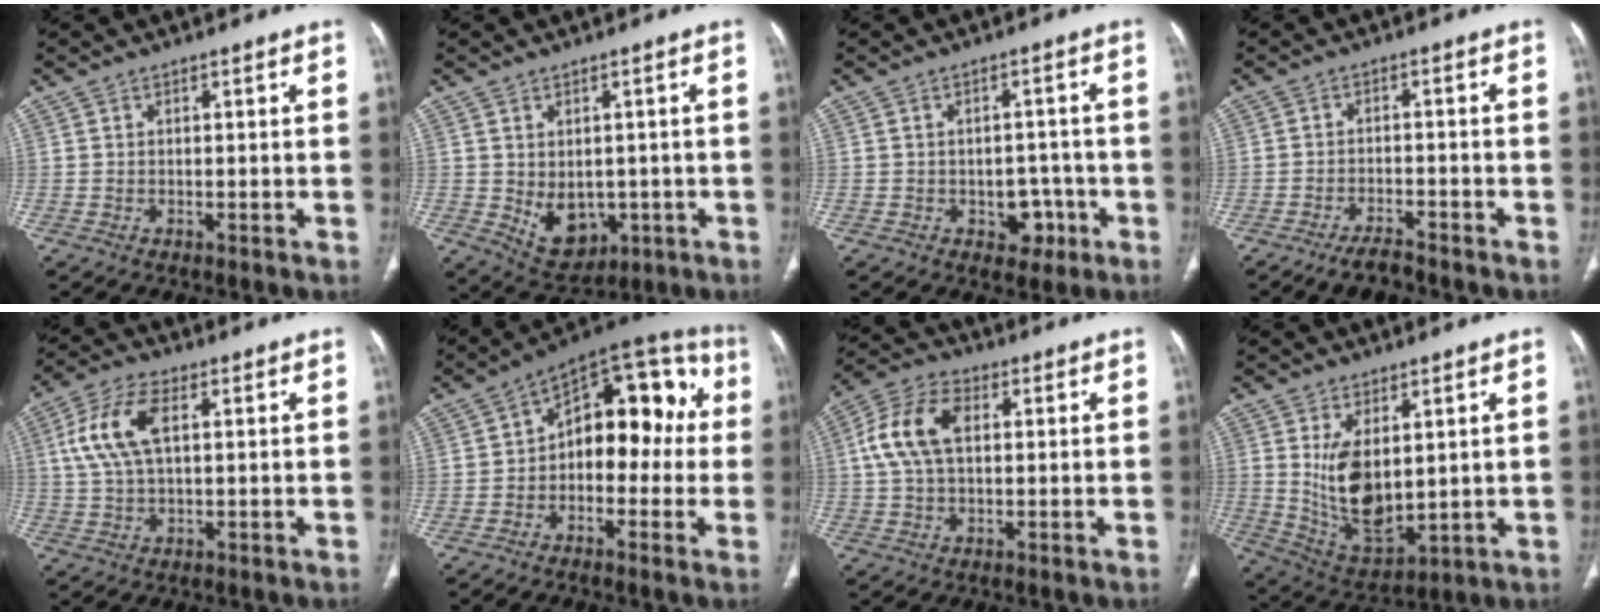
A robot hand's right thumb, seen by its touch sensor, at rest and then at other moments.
{"total": 8.3, "force": [-1.4, 6.0, 5.5], "torque": [-0.060, -0.005, 0.004]}
{"total": 5.3, "force": [-2.0, 4.0, 2.8], "torque": [-0.006, 0.020, -0.019]}
{"total": 4.2, "force": [-3.6, 1.2, 1.9], "torque": [-0.039, 0.015, -0.063]}
{"total": 10.3, "force": [2.6, 5.1, 8.5], "torque": [-0.186, 0.016, 0.049]}
{"total": 16.4, "force": [0.6, 10.0, 13.0], "torque": [-0.117, 0.054, -0.008]}
{"total": 10.8, "force": [2.1, 6.6, 8.4], "torque": [-0.173, 0.024, 0.036]}
{"total": 12.1, "force": [2.2, 6.4, 10.0], "torque": [-0.166, -0.025, 0.065]}